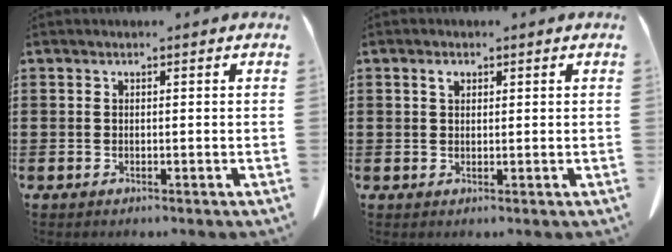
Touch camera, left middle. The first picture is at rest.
{"total": 1.3, "force": [0.6, 0.8, 0.8], "torque": [-0.011, 0.003, 0.009]}